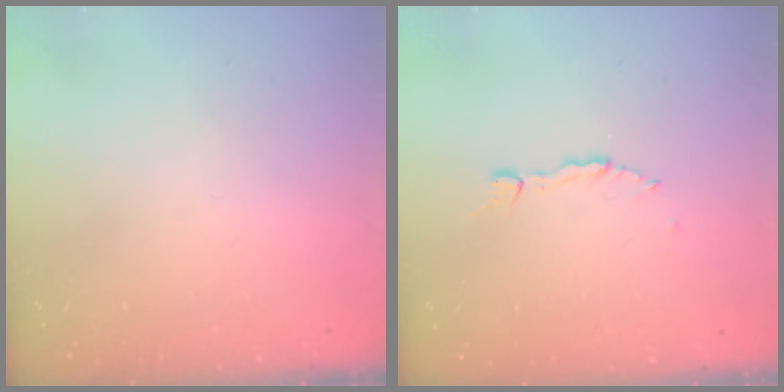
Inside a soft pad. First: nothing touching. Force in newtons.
{"total": 2.7, "press": 2.7, "slide": 0.2}